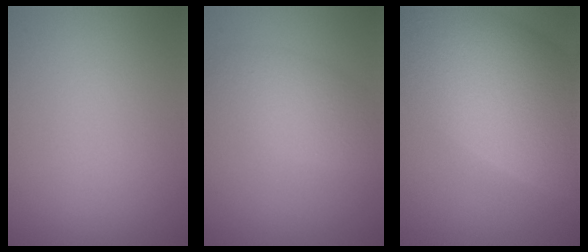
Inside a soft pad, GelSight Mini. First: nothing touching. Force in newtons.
{"total": 3.7, "press": 3.7, "slide": 0.2}
{"total": 14.4, "press": 14.4, "slide": 0.8}